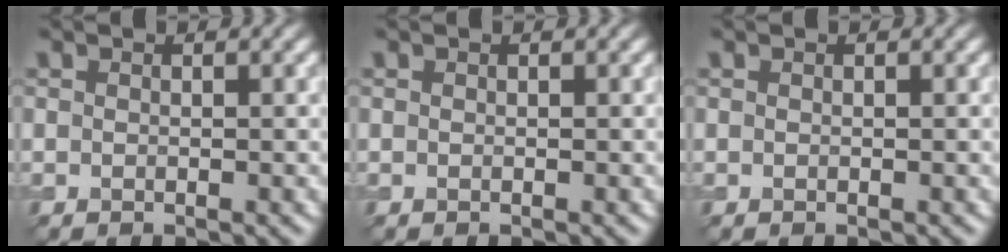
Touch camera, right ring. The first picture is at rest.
{"total": 0.0}
{"total": 0.0}